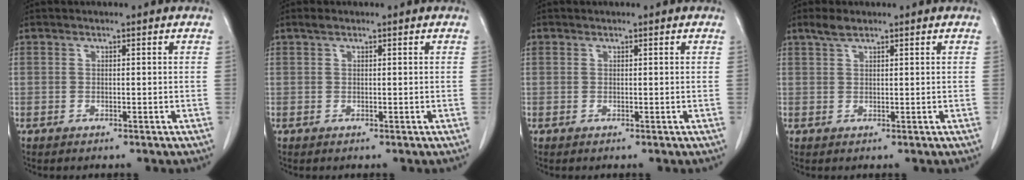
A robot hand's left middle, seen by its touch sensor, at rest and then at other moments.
{"total": 0.8, "force": [0.6, 0.2, 0.4], "torque": [-0.015, 0.009, 0.013]}
{"total": 0.6, "force": [0.4, 0.4, 0.1], "torque": [-0.005, 0.012, 0.009]}
{"total": 2.2, "force": [1.7, 0.6, 1.2], "torque": [-0.030, 0.007, 0.035]}